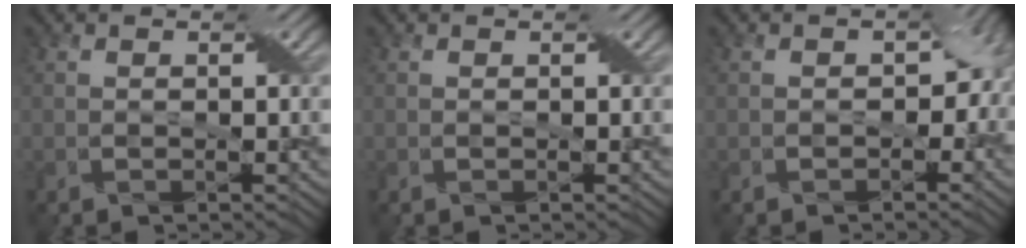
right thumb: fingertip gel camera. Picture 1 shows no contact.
{"total": 0.0}
{"total": 4.1, "force": [-0.9, 3.2, 2.4], "torque": [-0.017, -0.013, -0.012]}